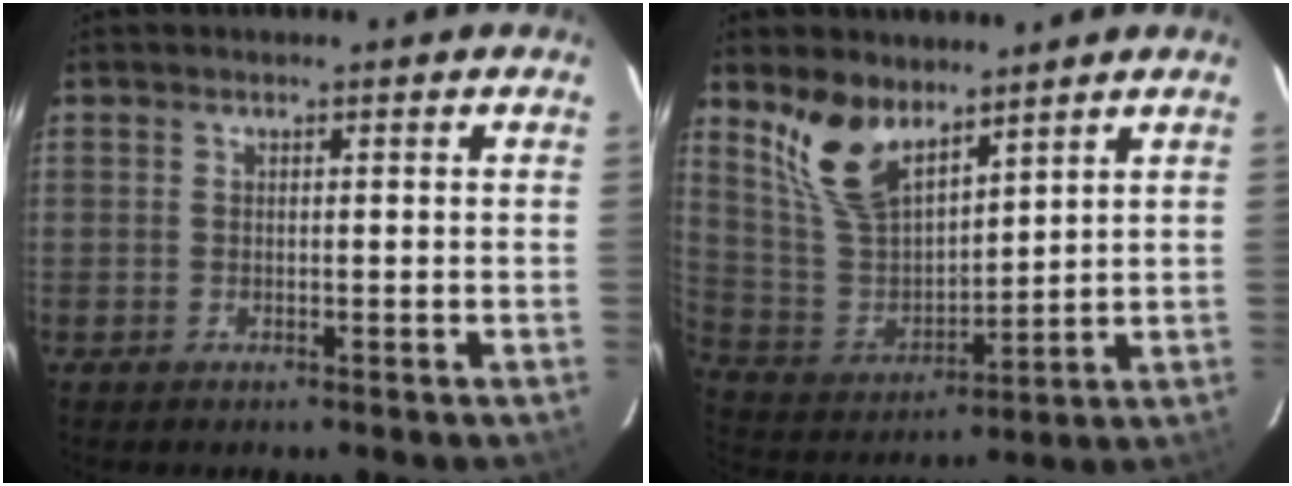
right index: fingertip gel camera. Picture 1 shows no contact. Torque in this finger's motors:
{"motor_torque": [0.32, 0.31, 0.56, 0.14]}